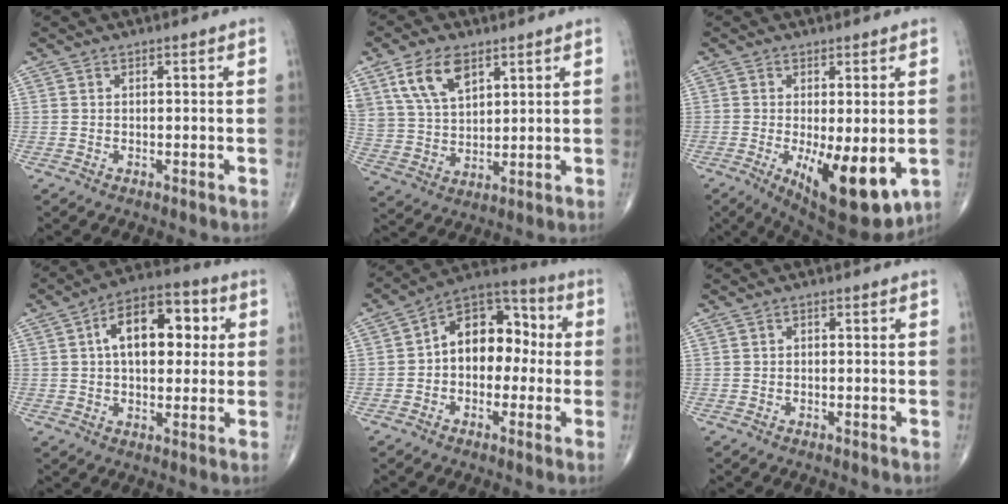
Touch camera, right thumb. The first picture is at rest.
{"total": 10.4, "force": [5.7, 5.8, 6.6], "torque": [-0.114, -0.018, 0.119]}
{"total": 13.4, "force": [-3.3, 4.9, 12.1], "torque": [-0.174, -0.028, -0.035]}
{"total": 14.5, "force": [3.1, 8.2, 11.6], "torque": [-0.149, 0.020, 0.042]}
{"total": 13.2, "force": [0.2, 9.0, 9.6], "torque": [-0.104, 0.046, -0.014]}
{"total": 0.5, "force": [0.0, 0.4, 0.4], "torque": [-0.003, 0.001, -0.003]}